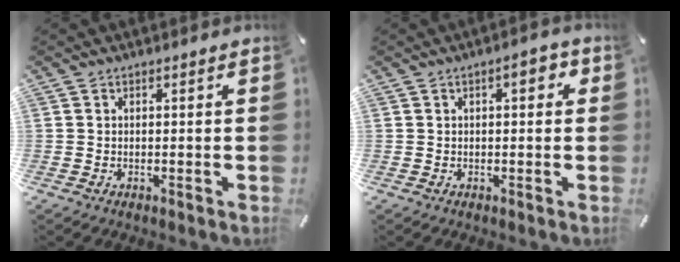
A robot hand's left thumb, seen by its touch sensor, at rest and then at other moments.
{"total": 3.7, "force": [0.9, 1.7, 3.2], "torque": [-0.040, 0.002, 0.008]}